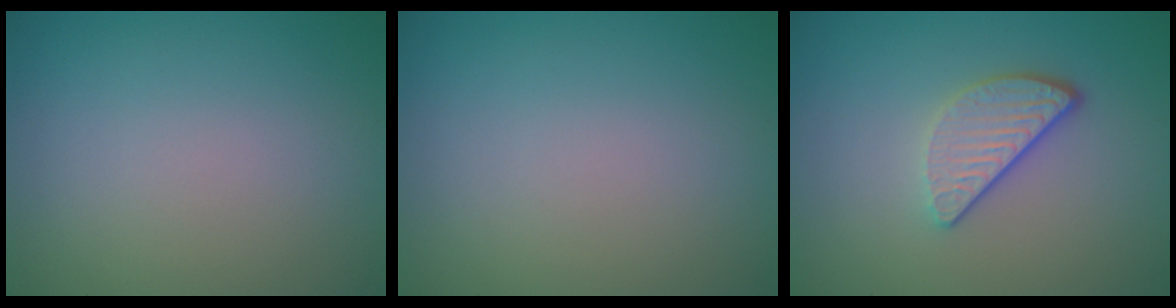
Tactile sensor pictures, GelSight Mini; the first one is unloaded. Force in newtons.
{"total": 0.0}
{"total": 3.3, "press": 2.6, "slide": 2.0}